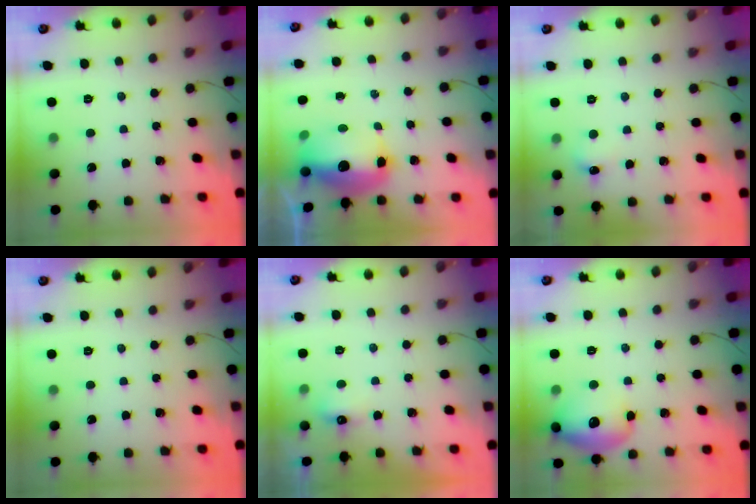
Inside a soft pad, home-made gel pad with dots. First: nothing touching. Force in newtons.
{"total": 11.1, "press": 10.8, "slide": 2.6}
{"total": 5.2, "press": 5.0, "slide": 1.4}
{"total": 0.0}
{"total": 3.9, "press": 3.8, "slide": 1.0}
{"total": 14.3, "press": 14.1, "slide": 2.3}